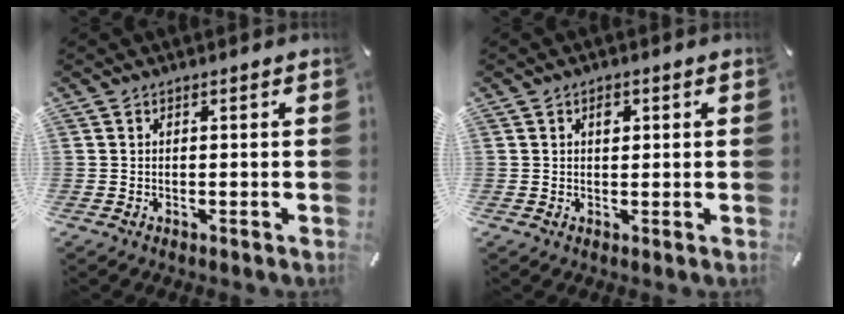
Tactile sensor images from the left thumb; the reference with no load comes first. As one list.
[{"total": 1.9, "force": [0.6, 1.3, 1.3], "torque": [-0.012, -0.001, 0.007]}]